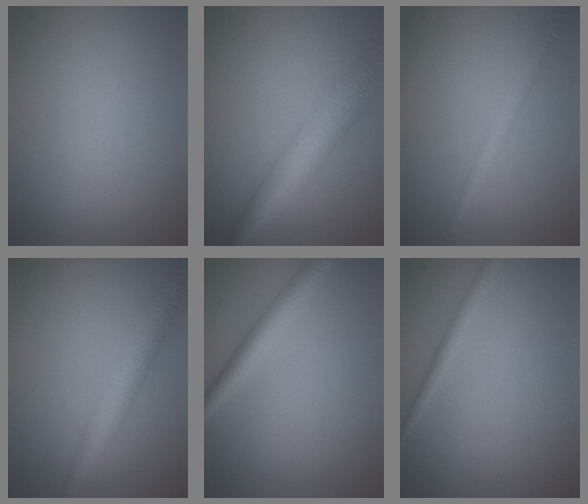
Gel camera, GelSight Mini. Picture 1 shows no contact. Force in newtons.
{"total": 8.0, "press": 8.0, "slide": 0.3}
{"total": 1.9, "press": 1.9, "slide": 0.1}
{"total": 5.2, "press": 5.2, "slide": 0.2}
{"total": 2.9, "press": 2.9, "slide": 0.1}
{"total": 1.4, "press": 1.4, "slide": 0.1}